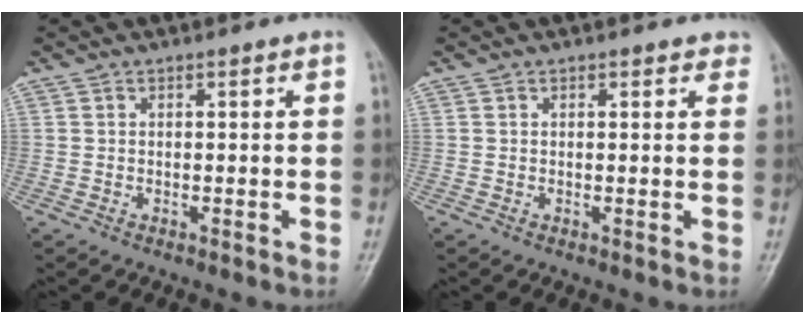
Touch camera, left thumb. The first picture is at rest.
{"total": 1.3, "force": [1.0, 0.7, 0.6], "torque": [0.008, -0.002, 0.004]}